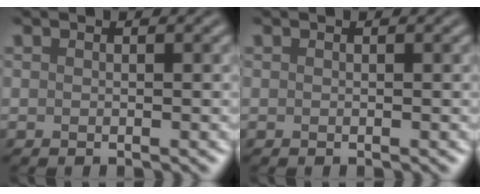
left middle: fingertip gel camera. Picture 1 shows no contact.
{"total": 0.0}